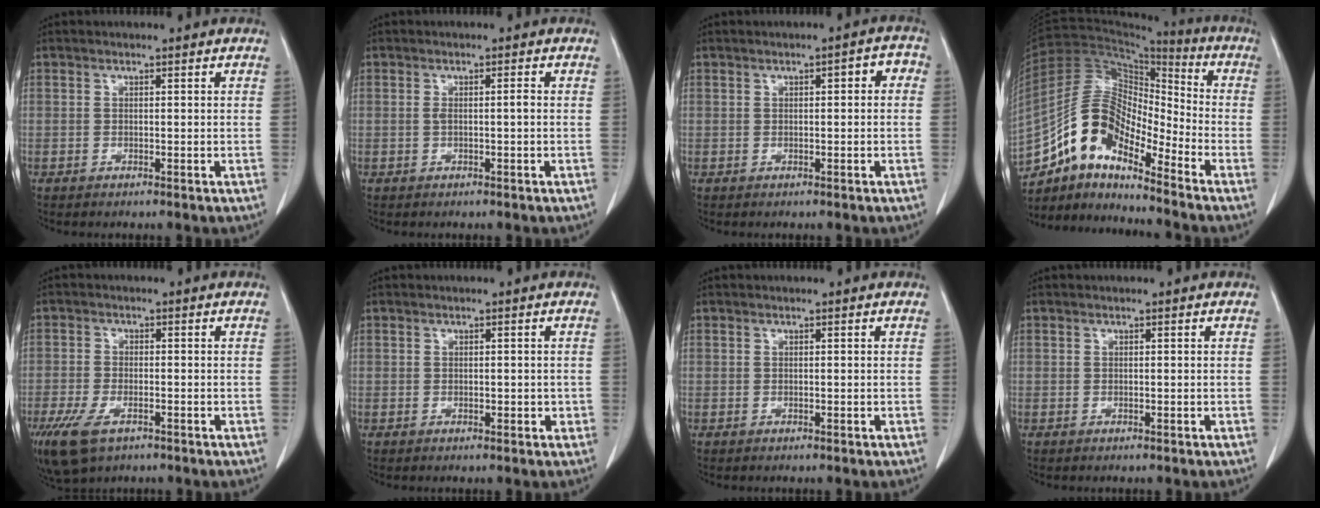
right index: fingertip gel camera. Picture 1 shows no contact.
{"total": 2.0, "force": [-0.2, 0.6, 1.9], "torque": [-0.044, 0.005, 0.000]}
{"total": 3.6, "force": [0.3, 1.4, 3.2], "torque": [-0.044, 0.027, 0.003]}
{"total": 14.5, "force": [-10.1, 5.4, 9.0], "torque": [-0.173, 0.045, -0.185]}
{"total": 9.9, "force": [-5.4, 5.0, 6.6], "torque": [-0.148, -0.015, -0.093]}
{"total": 3.0, "force": [-0.5, 1.8, 2.4], "torque": [-0.028, 0.008, -0.002]}
{"total": 0.0}
{"total": 0.0}